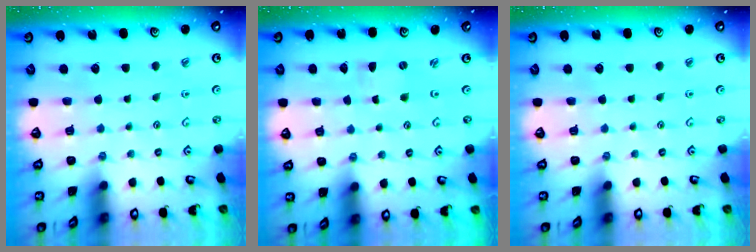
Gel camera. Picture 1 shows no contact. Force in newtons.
{"total": 0.0}
{"total": 0.0}